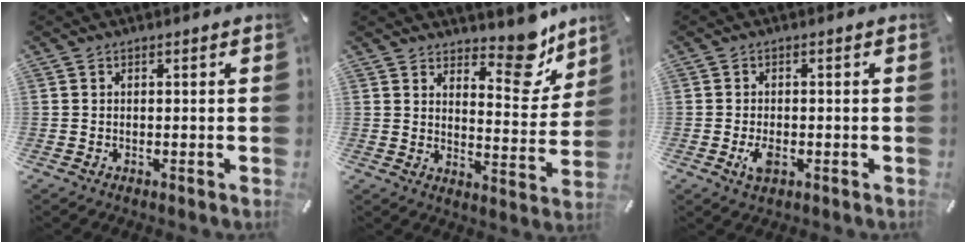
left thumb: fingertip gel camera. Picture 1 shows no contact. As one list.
[{"total": 12.0, "force": [9.1, 5.4, 5.5], "torque": [-0.045, -0.089, 0.155]}, {"total": 3.6, "force": [-1.0, 2.1, 2.7], "torque": [-0.060, 0.000, -0.019]}]